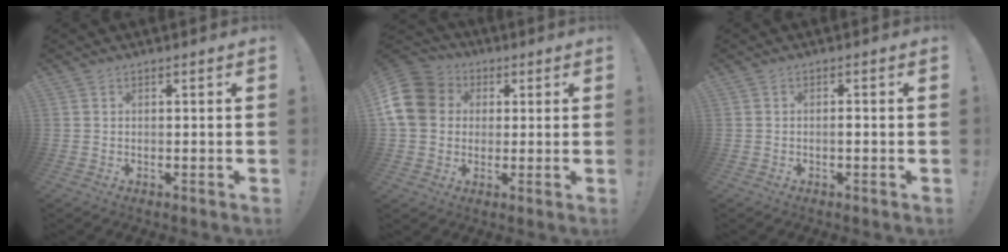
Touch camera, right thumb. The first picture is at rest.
{"total": 14.5, "force": [2.6, 12.3, 7.2], "torque": [-0.130, 0.004, 0.055]}
{"total": 1.1, "force": [-0.5, 0.3, 1.0], "torque": [-0.027, 0.005, -0.008]}